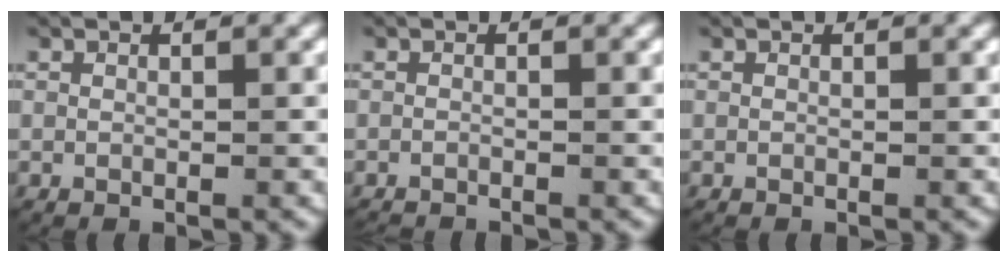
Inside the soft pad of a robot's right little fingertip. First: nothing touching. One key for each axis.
{"total": 1.3, "fx": -1.3, "fy": 0.1, "fz": 0.0, "tx": -0.008, "ty": -0.011, "tz": -0.017}
{"total": 0.0}